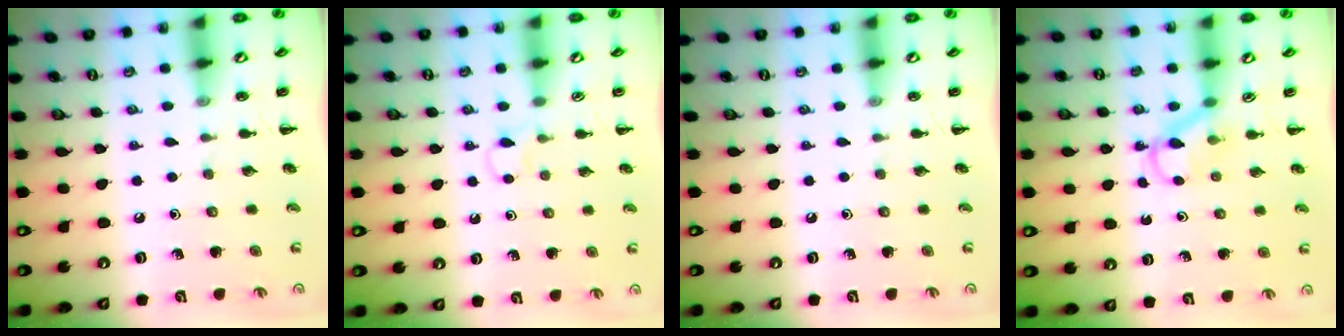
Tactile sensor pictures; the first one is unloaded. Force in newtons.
{"total": 2.8, "press": 2.6, "slide": 1.2}
{"total": 0.0}
{"total": 3.7, "press": 3.5, "slide": 1.2}